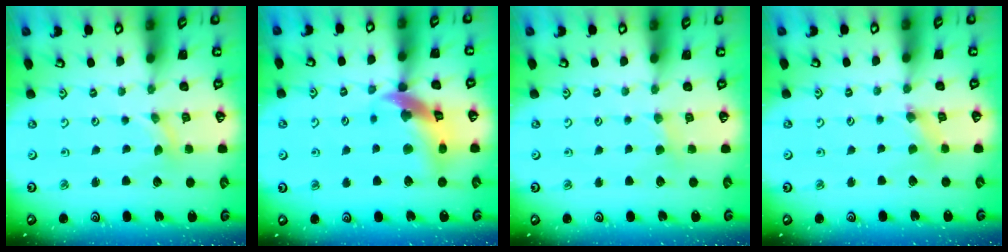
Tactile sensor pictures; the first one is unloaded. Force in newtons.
{"total": 14.4, "press": 14.3, "slide": 2.0}
{"total": 2.3, "press": 2.3, "slide": 0.4}
{"total": 0.9, "press": 0.8, "slide": 0.3}